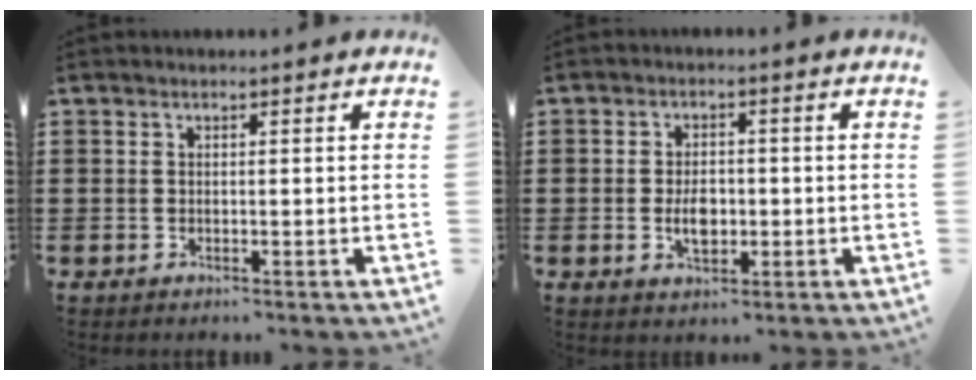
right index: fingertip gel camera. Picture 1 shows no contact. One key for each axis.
{"total": 4.0, "fx": -0.6, "fy": 2.3, "fz": 3.3, "tx": -0.054, "ty": -0.001, "tz": -0.012}